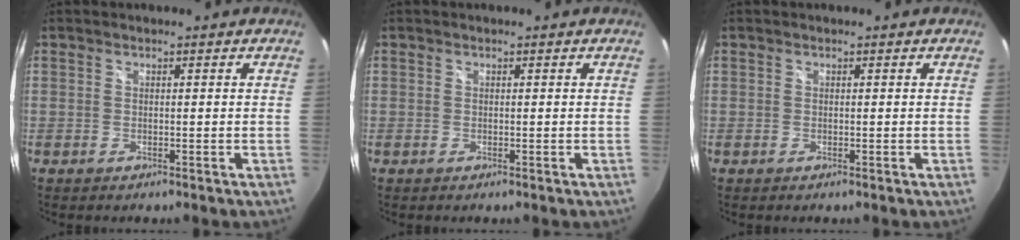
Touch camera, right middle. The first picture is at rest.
{"total": 0.0}
{"total": 0.0}